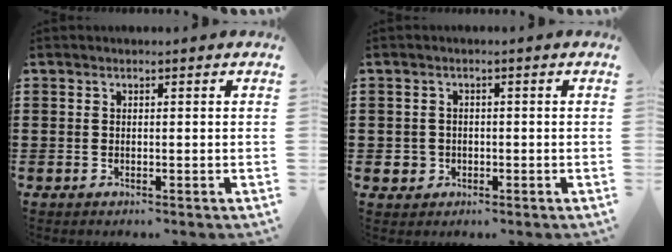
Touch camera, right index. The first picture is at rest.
{"total": 1.8, "force": [-0.5, 1.7, 0.2], "torque": [-0.010, 0.004, -0.014]}